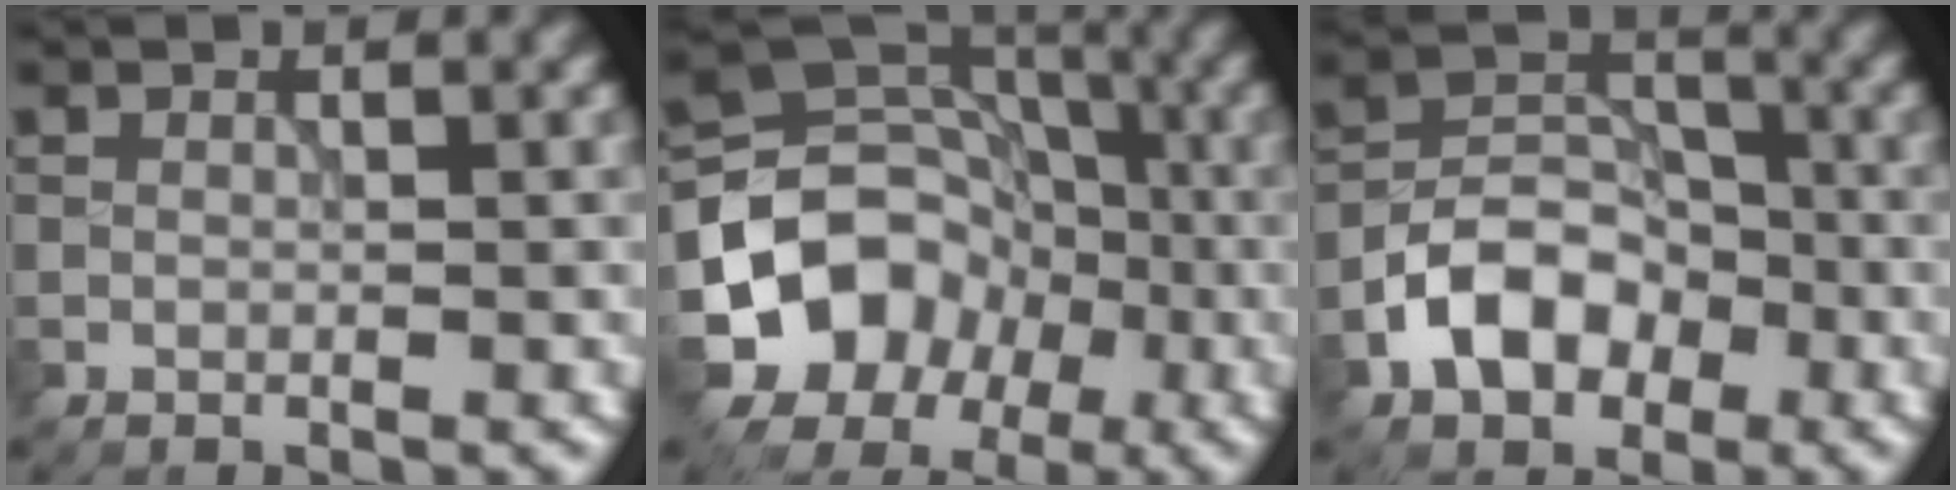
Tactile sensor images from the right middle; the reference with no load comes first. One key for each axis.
{"total": 8.6, "fx": -3.0, "fy": 7.2, "fz": 3.6, "tx": -0.045, "ty": 0.003, "tz": -0.061}
{"total": 6.0, "fx": -2.9, "fy": 4.1, "fz": 3.2, "tx": -0.051, "ty": 0.003, "tz": -0.061}